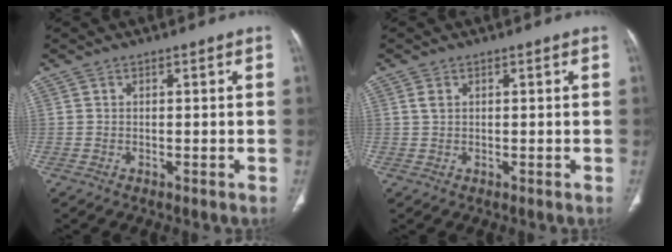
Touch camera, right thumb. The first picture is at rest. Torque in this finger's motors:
{"motor_torque": [-0.03, -0.11, 0.39, -0.19, -0.02]}